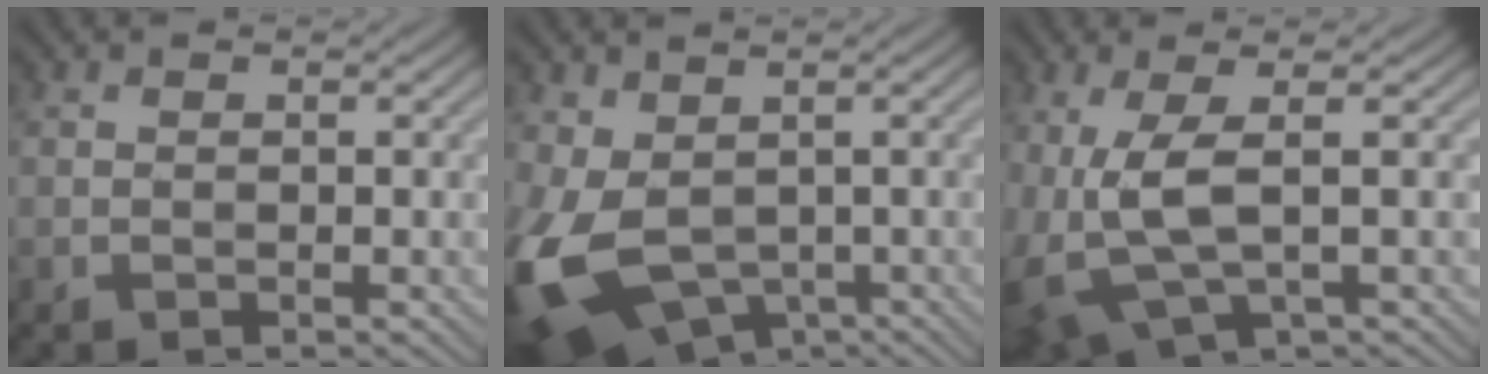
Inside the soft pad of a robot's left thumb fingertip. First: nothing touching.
{"total": 12.8, "force": [-2.8, 8.0, 9.5], "torque": [-0.255, -0.041, -0.035]}
{"total": 7.5, "force": [-0.1, 2.9, 6.9], "torque": [-0.168, -0.006, -0.001]}